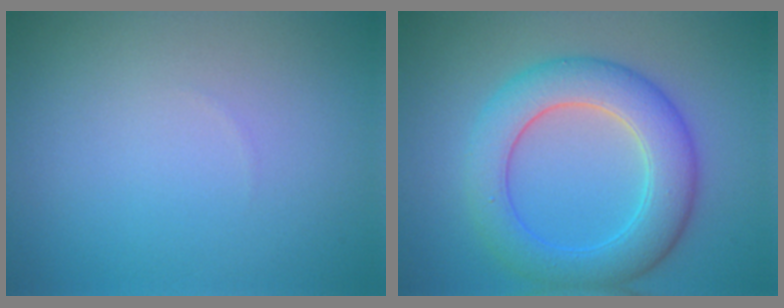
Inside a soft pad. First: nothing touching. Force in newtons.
{"total": 6.4, "press": 6.4, "slide": 0.1}